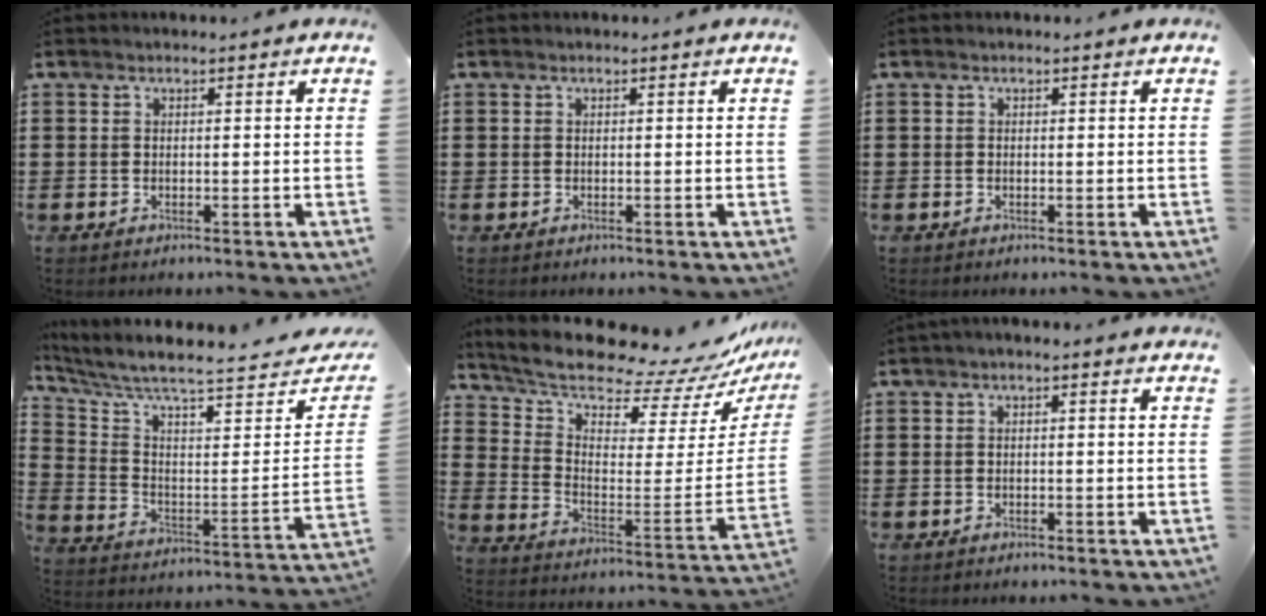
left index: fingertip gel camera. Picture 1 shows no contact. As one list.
[{"total": 0.0}, {"total": 0.0}, {"total": 6.1, "force": [5.1, 0.6, 3.2], "torque": [-0.090, -0.049, 0.084]}, {"total": 9.9, "force": [8.9, 1.5, 4.1], "torque": [-0.102, -0.085, 0.146]}, {"total": 0.9, "force": [-0.5, 0.2, 0.7], "torque": [-0.012, -0.002, -0.009]}]